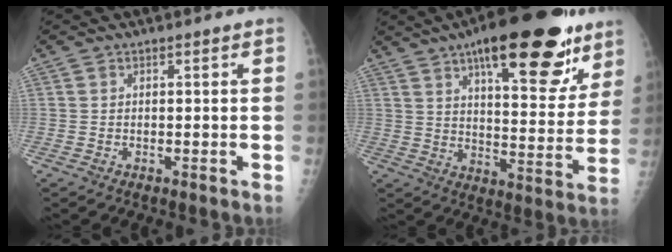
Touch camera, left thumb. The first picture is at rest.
{"total": 25.2, "force": [14.9, 8.9, 18.3], "torque": [-0.224, -0.038, 0.216]}